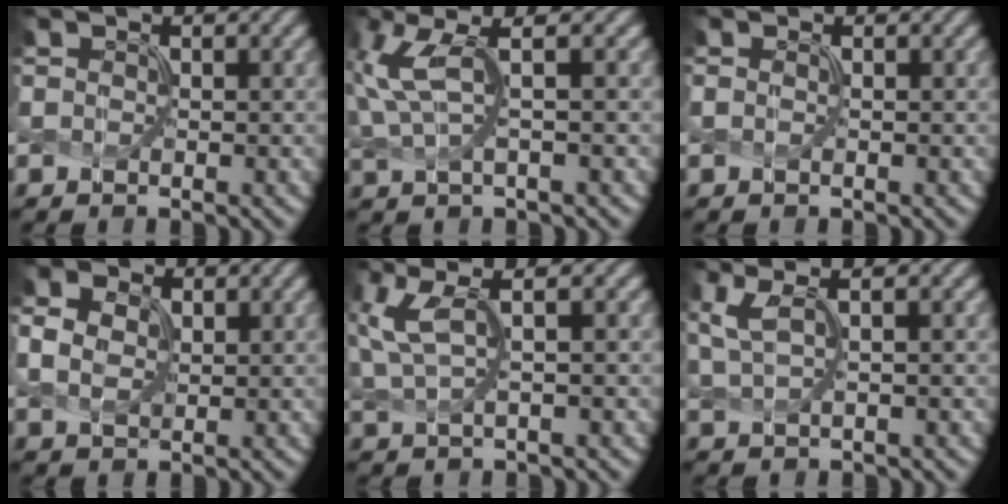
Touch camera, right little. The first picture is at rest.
{"total": 3.9, "force": [1.2, 0.8, 3.6], "torque": [-0.101, 0.010, 0.037]}
{"total": 0.7, "force": [-0.4, -0.3, -0.5], "torque": [0.006, -0.001, 0.000]}
{"total": 3.1, "force": [0.7, 2.6, 1.6], "torque": [-0.047, 0.014, 0.017]}
{"total": 3.4, "force": [1.5, 0.8, 3.0], "torque": [-0.086, 0.012, 0.043]}
{"total": 2.8, "force": [1.3, 0.8, 2.3], "torque": [-0.055, 0.012, 0.028]}